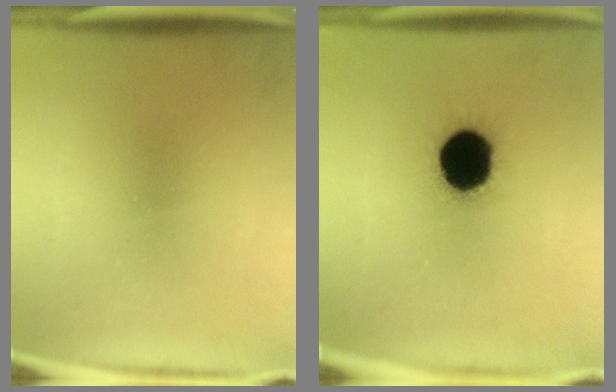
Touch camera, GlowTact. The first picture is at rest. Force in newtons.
{"total": 18.6}